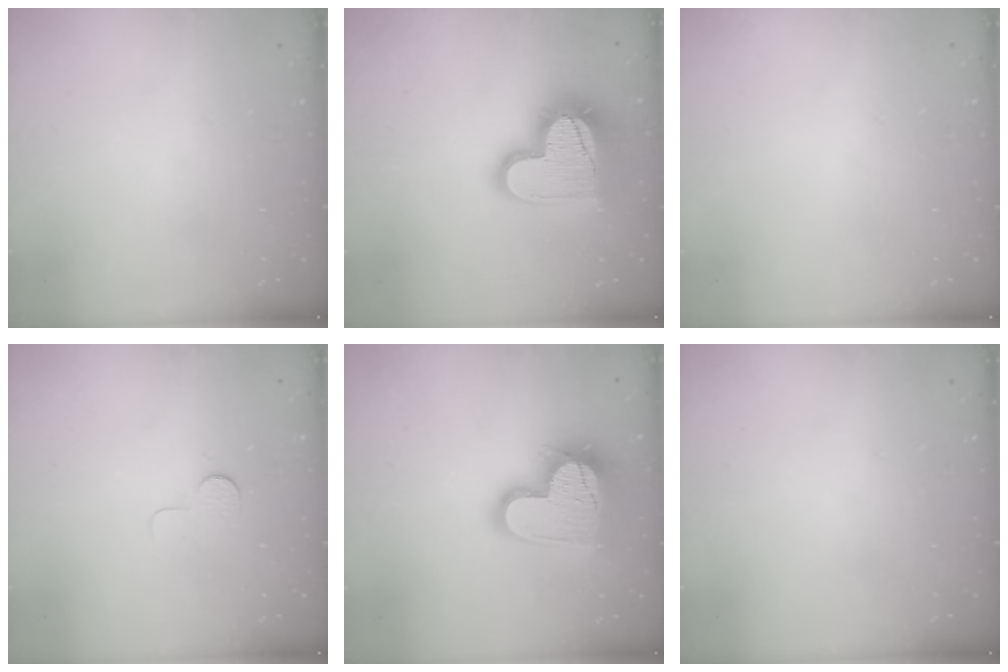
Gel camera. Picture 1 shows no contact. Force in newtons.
{"total": 18.1, "press": 18.1, "slide": 1.4}
{"total": 0.8, "press": 0.8, "slide": 0.1}
{"total": 3.9, "press": 3.9, "slide": 0.3}
{"total": 18.7, "press": 18.6, "slide": 1.4}
{"total": 0.0}